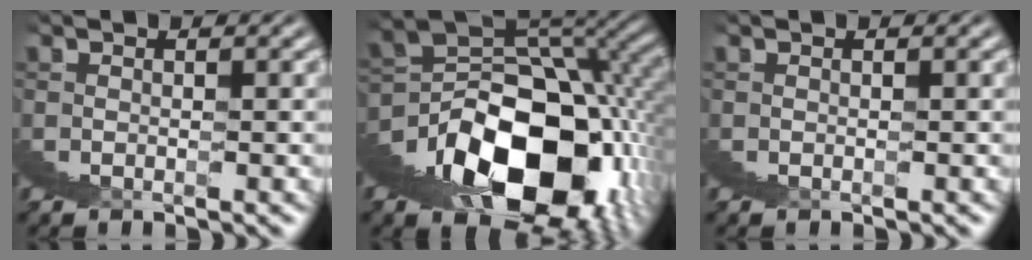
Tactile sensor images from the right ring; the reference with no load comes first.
{"total": 20.9, "force": [-0.8, 11.5, 17.4], "torque": [-0.267, -0.001, -0.003]}
{"total": 0.0}